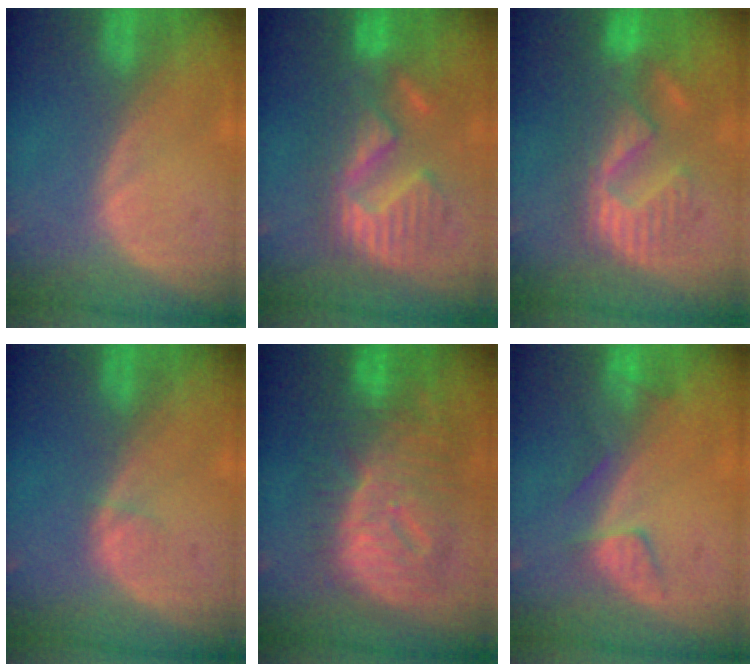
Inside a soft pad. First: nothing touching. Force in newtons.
{"total": 9.9, "press": 9.9, "slide": 0.5}
{"total": 9.8, "press": 9.5, "slide": 2.5}
{"total": 0.8, "press": 0.8, "slide": 0.1}
{"total": 12.5, "press": 12.4, "slide": 1.2}
{"total": 3.9, "press": 3.7, "slide": 1.4}